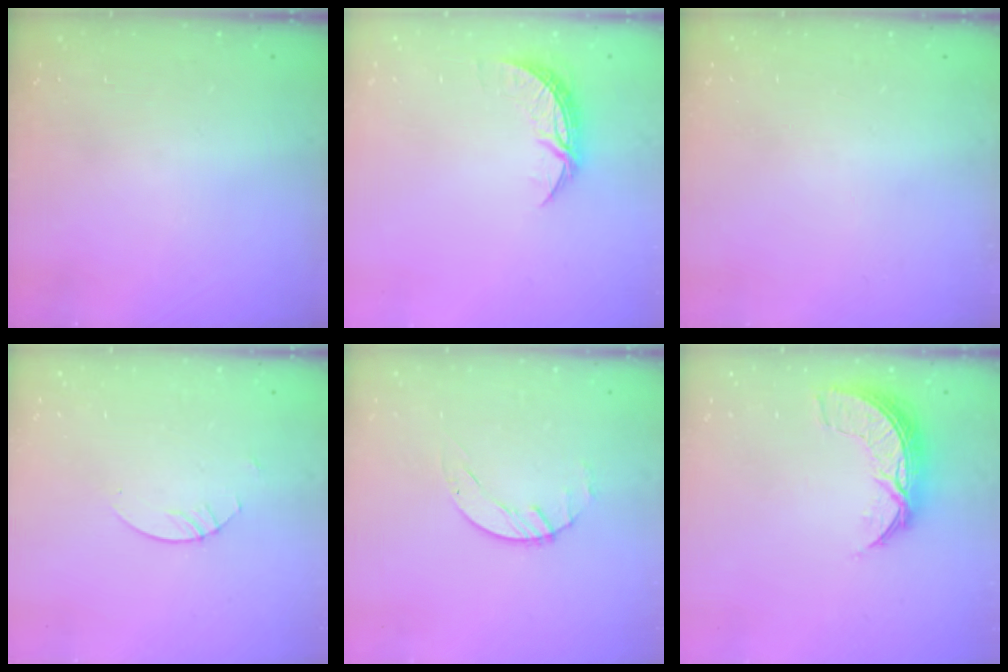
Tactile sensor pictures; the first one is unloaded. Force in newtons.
{"total": 6.7, "press": 6.7, "slide": 0.4}
{"total": 0.0}
{"total": 2.7, "press": 2.7, "slide": 0.2}
{"total": 1.4, "press": 1.4, "slide": 0.2}
{"total": 8.2, "press": 8.1, "slide": 0.6}